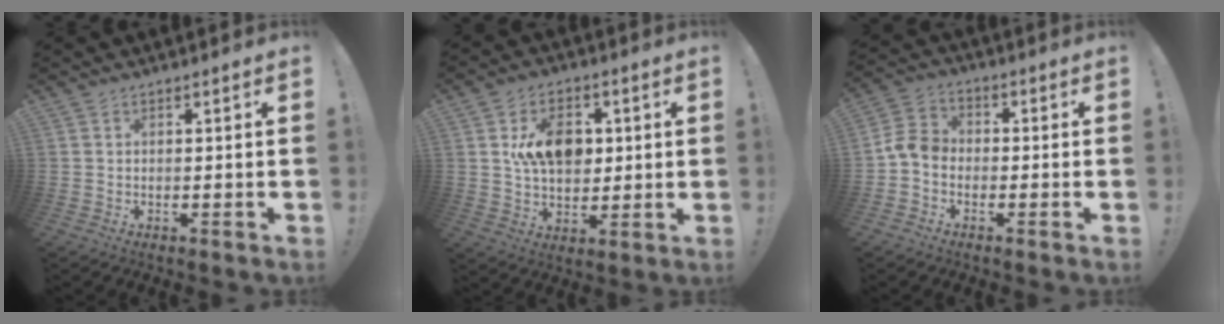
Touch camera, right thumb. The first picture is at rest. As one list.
[{"total": 12.8, "force": [2.8, 9.4, 8.2], "torque": [-0.124, 0.005, 0.054]}, {"total": 7.1, "force": [-2.7, 5.3, 3.9], "torque": [-0.085, 0.021, -0.046]}]